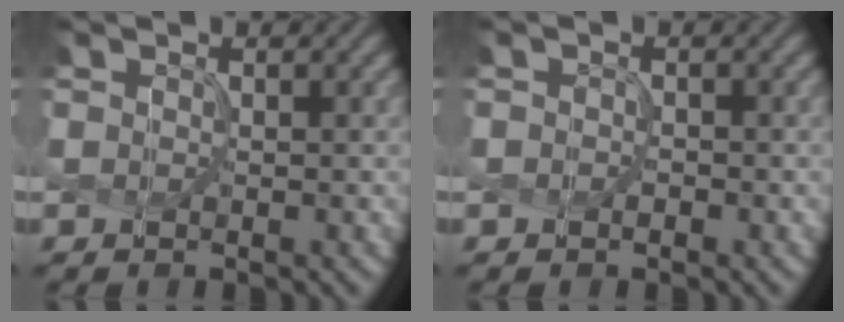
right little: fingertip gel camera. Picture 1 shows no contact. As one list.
[{"total": 0.8, "force": [-0.3, 0.6, 0.5], "torque": [-0.009, 0.000, -0.003]}]